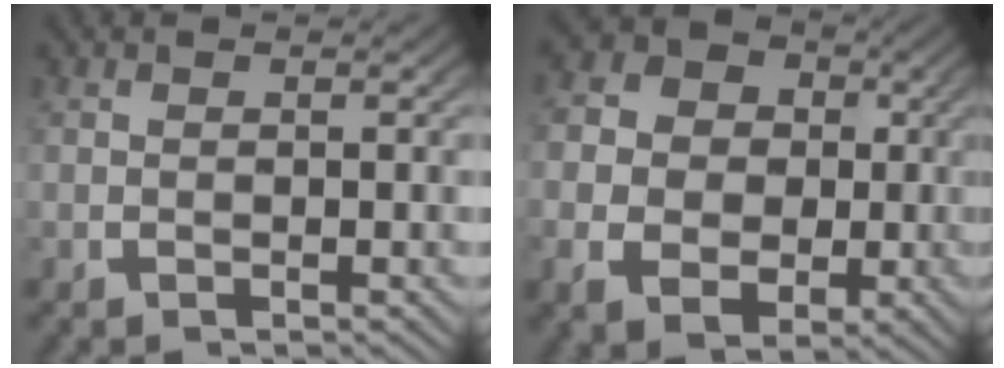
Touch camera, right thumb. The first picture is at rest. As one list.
[{"total": 13.1, "force": [1.1, 10.9, 7.3], "torque": [-0.147, -0.025, 0.017]}]